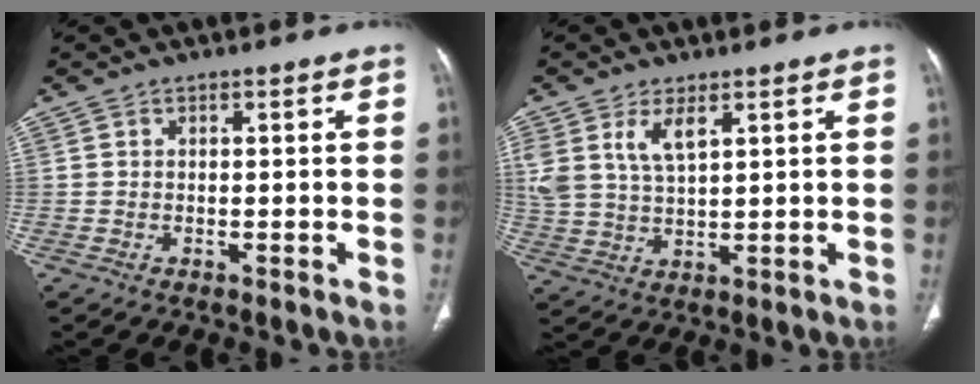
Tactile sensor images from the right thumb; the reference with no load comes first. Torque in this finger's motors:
{"motor_torque": [0.05, 0.08, 0.85, 0.65, 0.14]}